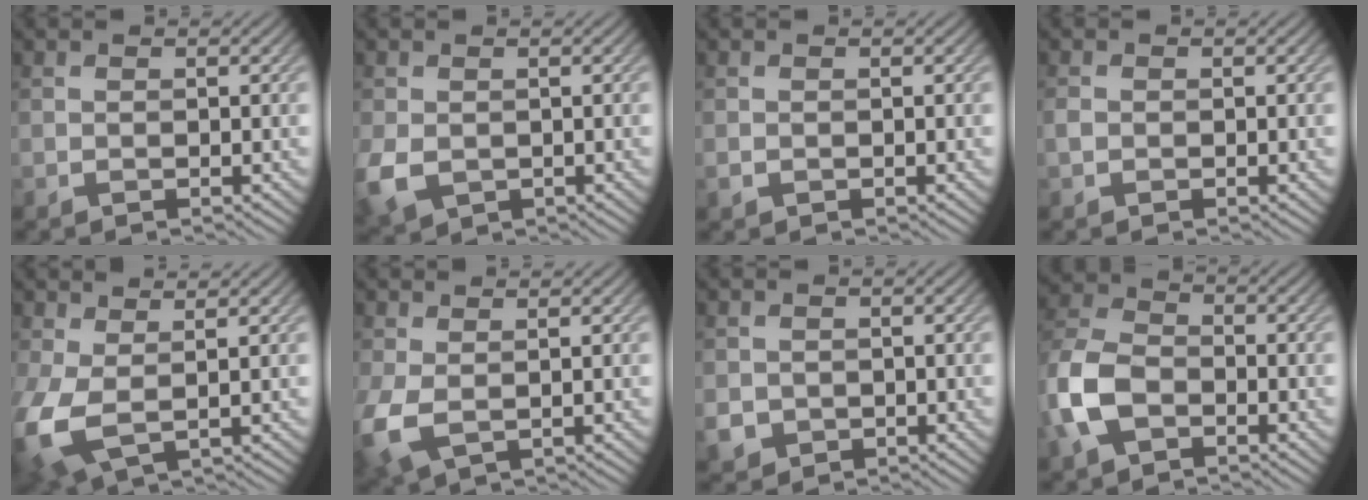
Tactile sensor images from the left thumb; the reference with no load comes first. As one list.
[{"total": 4.8, "force": [-1.0, 3.7, 3.0], "torque": [-0.082, -0.015, -0.019]}, {"total": 0.7, "force": [-0.3, 0.6, 0.3], "torque": [-0.008, -0.007, -0.006]}, {"total": 0.9, "force": [-0.3, 0.7, 0.5], "torque": [-0.012, -0.001, -0.008]}, {"total": 7.0, "force": [-0.1, 3.8, 5.9], "torque": [-0.161, -0.015, -0.001]}, {"total": 5.3, "force": [-0.5, 3.2, 4.2], "torque": [-0.116, -0.014, -0.009]}, {"total": 2.6, "force": [-0.7, 2.4, 0.7], "torque": [-0.022, -0.015, -0.015]}, {"total": 8.6, "force": [-3.3, 5.6, 5.7], "torque": [-0.147, -0.002, -0.081]}]